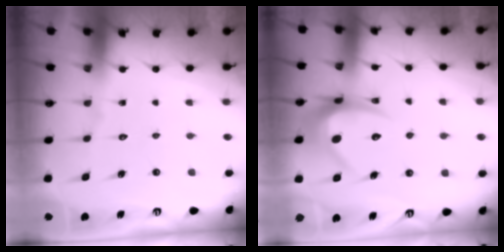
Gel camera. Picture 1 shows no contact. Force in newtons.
{"total": 10.5, "press": 10.5, "slide": 0.4}